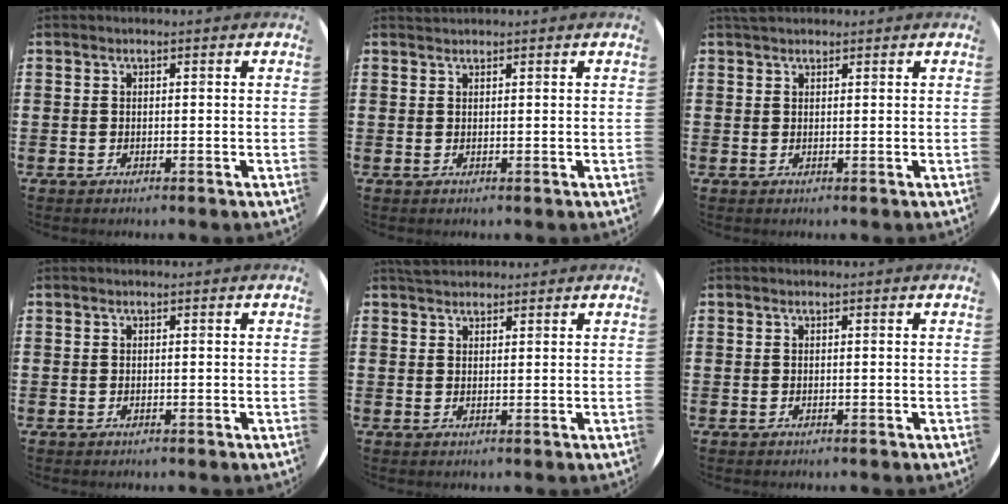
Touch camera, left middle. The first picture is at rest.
{"total": 0.8, "force": [0.7, 0.0, -0.1], "torque": [0.003, 0.002, 0.014]}
{"total": 1.0, "force": [1.0, 0.4, 0.1], "torque": [-0.003, 0.004, 0.018]}
{"total": 0.0}
{"total": 2.0, "force": [1.8, 0.7, 0.1], "torque": [0.003, 0.003, 0.034]}
{"total": 0.0}